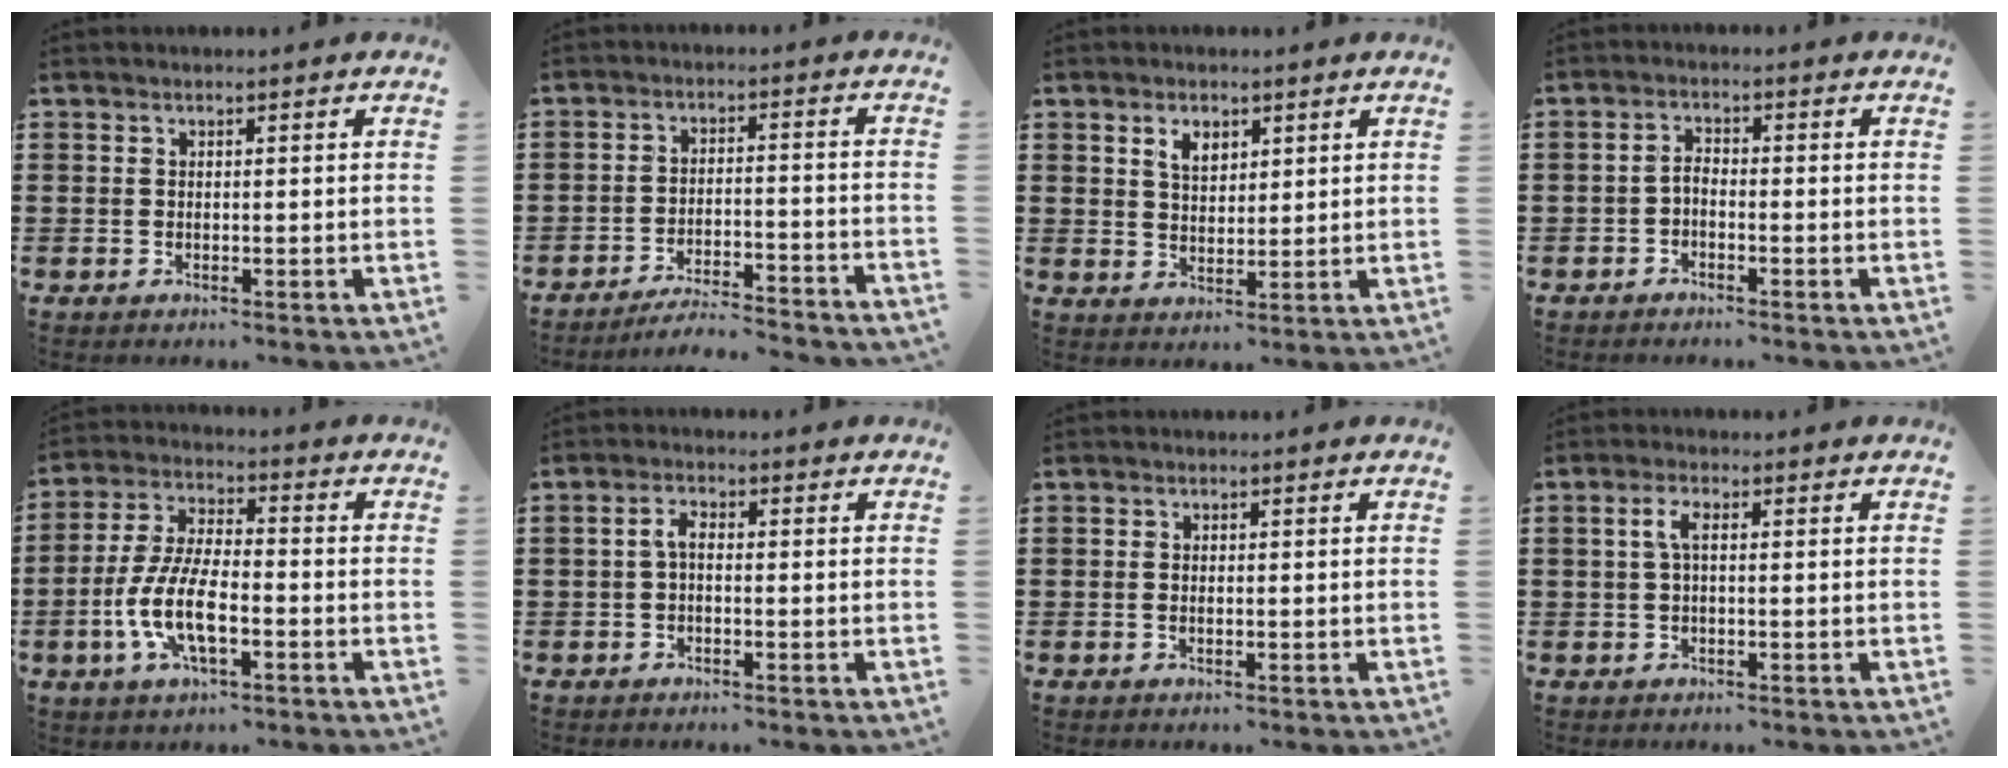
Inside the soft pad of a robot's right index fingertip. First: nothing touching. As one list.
[{"total": 4.9, "force": [-4.7, -0.1, 1.4], "torque": [-0.033, -0.008, -0.096]}, {"total": 3.4, "force": [2.0, 2.2, 1.8], "torque": [-0.044, 0.009, 0.035]}, {"total": 1.6, "force": [-1.2, 0.5, 0.9], "torque": [-0.020, 0.005, -0.026]}, {"total": 9.4, "force": [-3.2, 3.4, 8.1], "torque": [-0.189, -0.011, -0.064]}, {"total": 2.7, "force": [-0.4, 1.0, 2.4], "torque": [-0.061, 0.001, -0.015]}, {"total": 0.5, "force": [-0.1, 0.3, 0.4], "torque": [-0.011, -0.001, -0.001]}, {"total": 2.7, "force": [0.2, 1.0, 2.5], "torque": [-0.057, 0.003, -0.002]}]